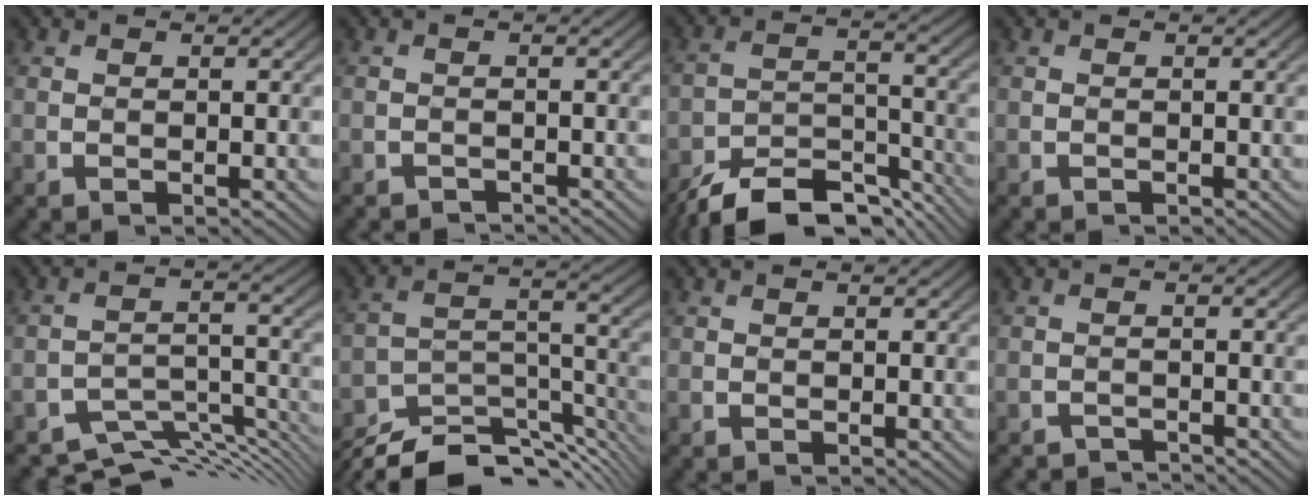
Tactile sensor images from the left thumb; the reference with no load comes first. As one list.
[{"total": 1.3, "force": [-1.3, 0.1, 0.1], "torque": [0.002, 0.000, -0.025]}, {"total": 11.3, "force": [-9.5, 3.8, 5.0], "torque": [-0.083, -0.004, -0.163]}, {"total": 0.0}, {"total": 8.4, "force": [-7.6, 2.2, 2.9], "torque": [-0.051, -0.011, -0.118]}, {"total": 12.6, "force": [-11.2, 3.1, 4.8], "torque": [-0.102, 0.005, -0.178]}, {"total": 0.0}, {"total": 2.2, "force": [-2.1, 0.3, 0.2], "torque": [0.003, 0.001, -0.039]}]